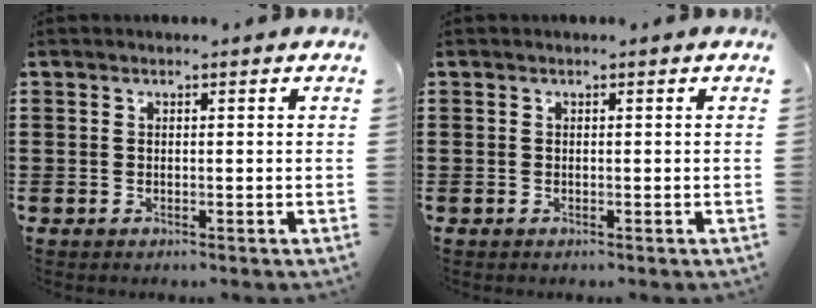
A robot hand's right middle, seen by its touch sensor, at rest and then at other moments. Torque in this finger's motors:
{"motor_torque": [-2.14, 0.00, 0.12, -0.01]}